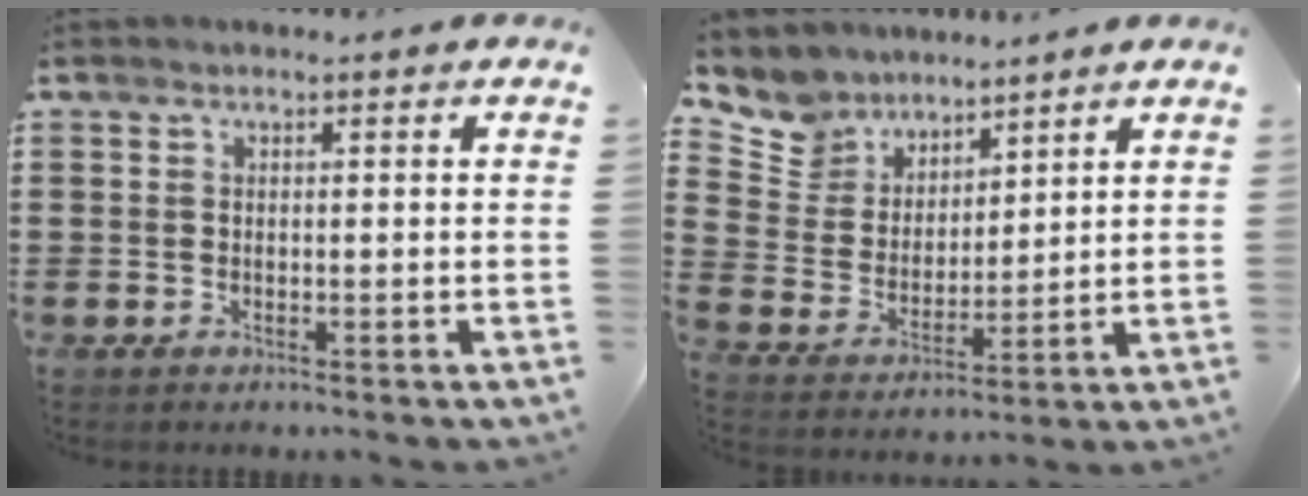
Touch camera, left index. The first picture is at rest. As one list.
[{"total": 7.7, "force": [6.6, 4.0, 0.0], "torque": [-0.053, -0.043, 0.127]}]